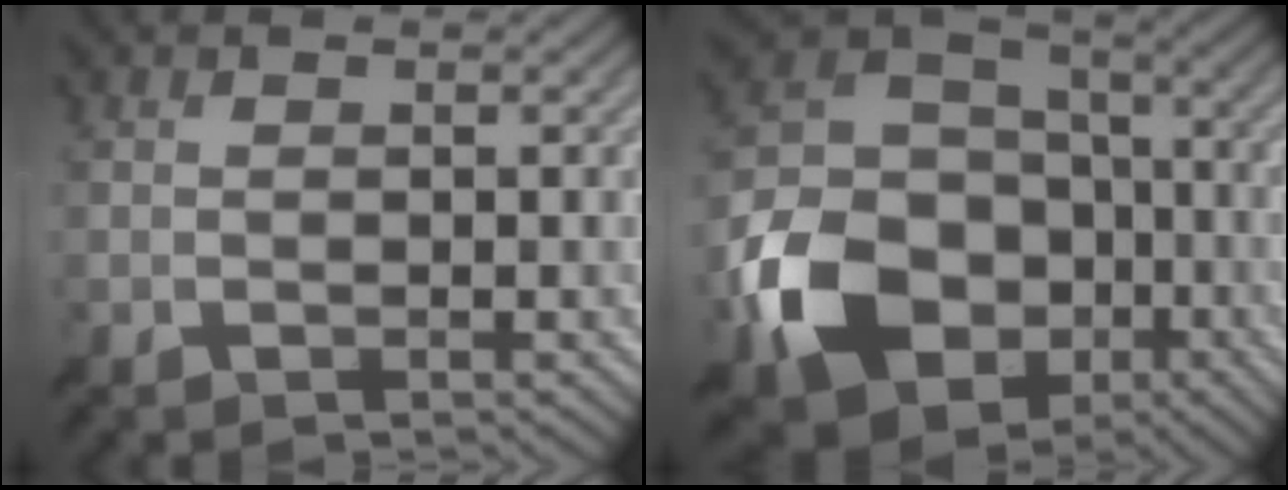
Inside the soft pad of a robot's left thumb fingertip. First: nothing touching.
{"total": 16.6, "force": [-6.9, 12.4, 8.7], "torque": [-0.211, -0.038, -0.130]}